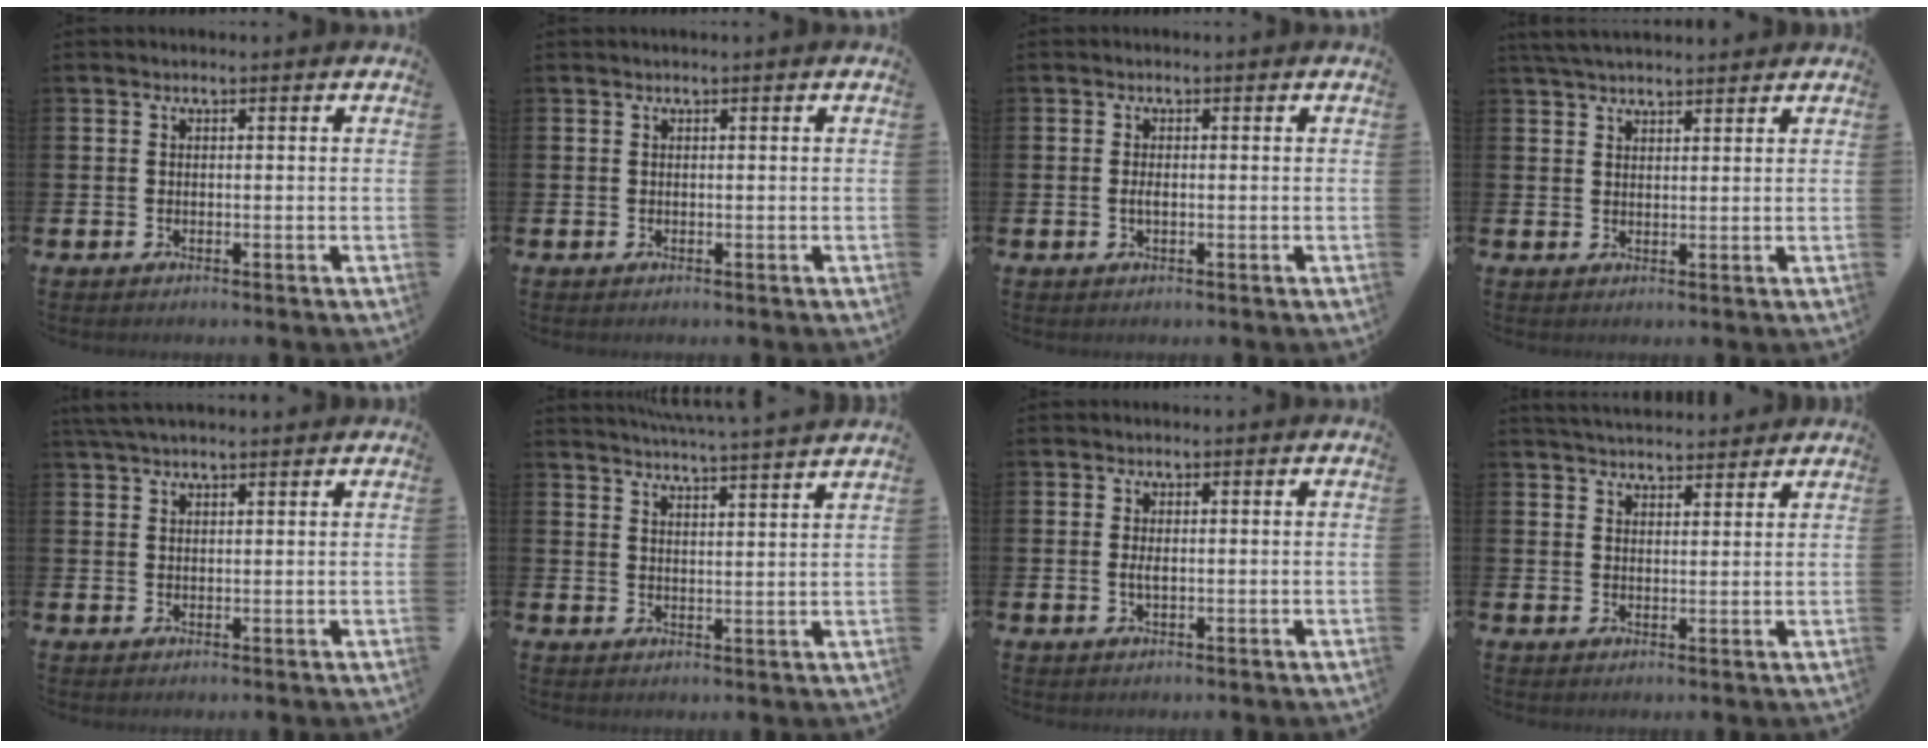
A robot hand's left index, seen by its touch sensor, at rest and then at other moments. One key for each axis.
{"total": 0.0}
{"total": 1.1, "fx": -0.1, "fy": 0.4, "fz": 1.0, "tx": -0.015, "ty": 0.000, "tz": -0.004}
{"total": 3.8, "fx": 3.6, "fy": 0.8, "fz": 1.1, "tx": -0.024, "ty": -0.009, "tz": 0.067}
{"total": 3.1, "fx": 2.8, "fy": 0.6, "fz": 1.3, "tx": -0.028, "ty": -0.001, "tz": 0.051}
{"total": 5.0, "fx": 4.8, "fy": -1.1, "fz": 0.6, "tx": -0.022, "ty": -0.034, "tz": 0.084}
{"total": 1.3, "fx": 0.0, "fy": 0.5, "fz": 1.3, "tx": -0.019, "ty": 0.000, "tz": -0.002}
{"total": 3.9, "fx": 3.8, "fy": 0.5, "fz": 0.3, "tx": -0.010, "ty": -0.018, "tz": 0.071}